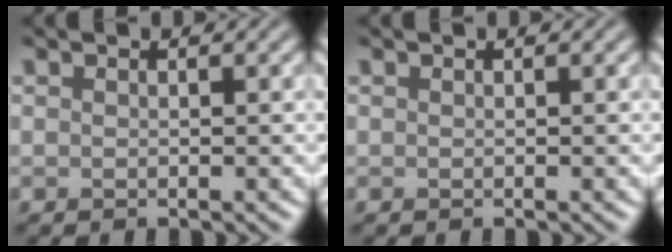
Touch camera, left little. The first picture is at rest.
{"total": 0.0}